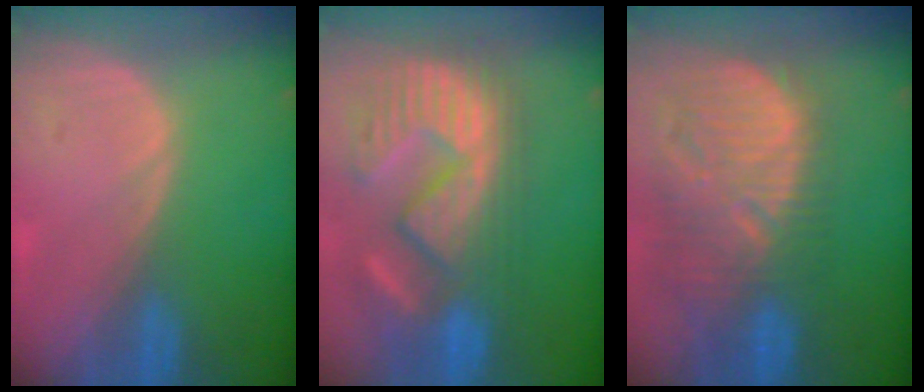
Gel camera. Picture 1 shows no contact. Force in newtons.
{"total": 12.7, "press": 11.9, "slide": 4.5}
{"total": 13.0, "press": 11.4, "slide": 6.2}